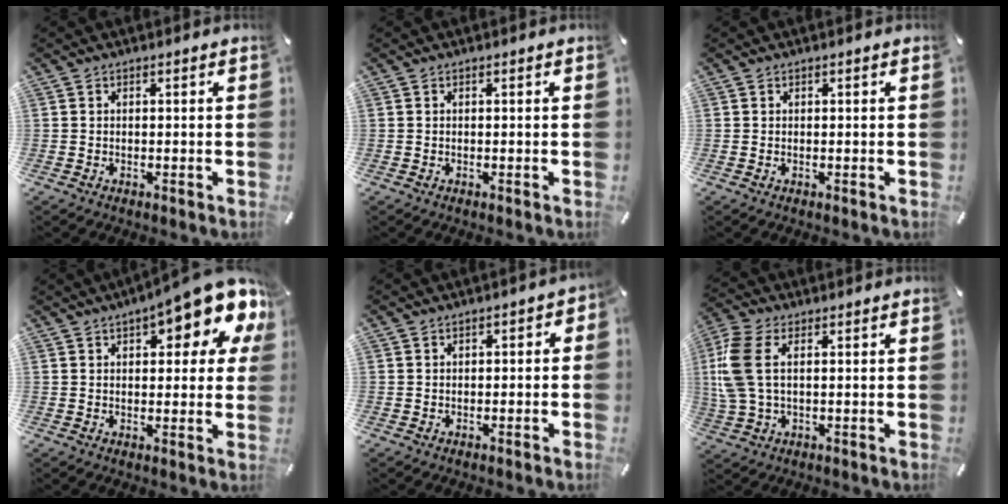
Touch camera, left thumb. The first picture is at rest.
{"total": 0.0}
{"total": 0.0}
{"total": 14.5, "force": [8.2, 5.3, 10.7], "torque": [-0.134, -0.047, 0.134]}
{"total": 1.8, "force": [-0.9, 1.1, 1.0], "torque": [-0.017, 0.007, -0.020]}
{"total": 9.3, "force": [1.8, 5.3, 7.5], "torque": [-0.196, -0.006, 0.027]}